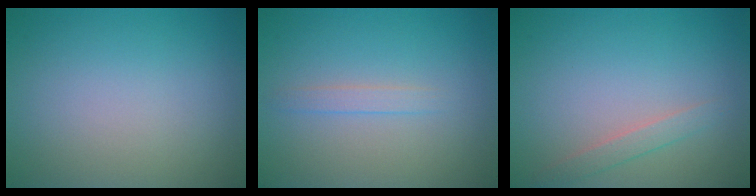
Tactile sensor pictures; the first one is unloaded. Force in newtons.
{"total": 1.2, "press": 1.2, "slide": 0.1}
{"total": 1.4, "press": 1.4, "slide": 0.1}